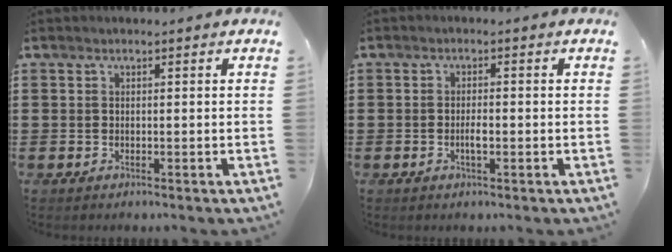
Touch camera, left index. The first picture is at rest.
{"total": 2.0, "force": [-0.6, 0.6, 1.8], "torque": [-0.043, -0.002, -0.012]}